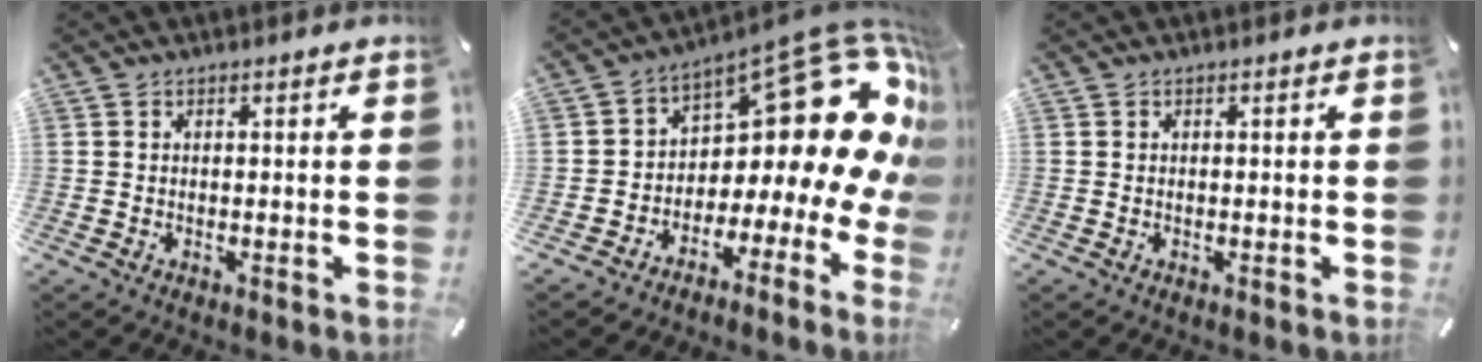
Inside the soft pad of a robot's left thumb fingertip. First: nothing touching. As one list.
[{"total": 17.3, "force": [8.8, 9.4, 11.6], "torque": [-0.144, -0.084, 0.155]}, {"total": 0.0}]